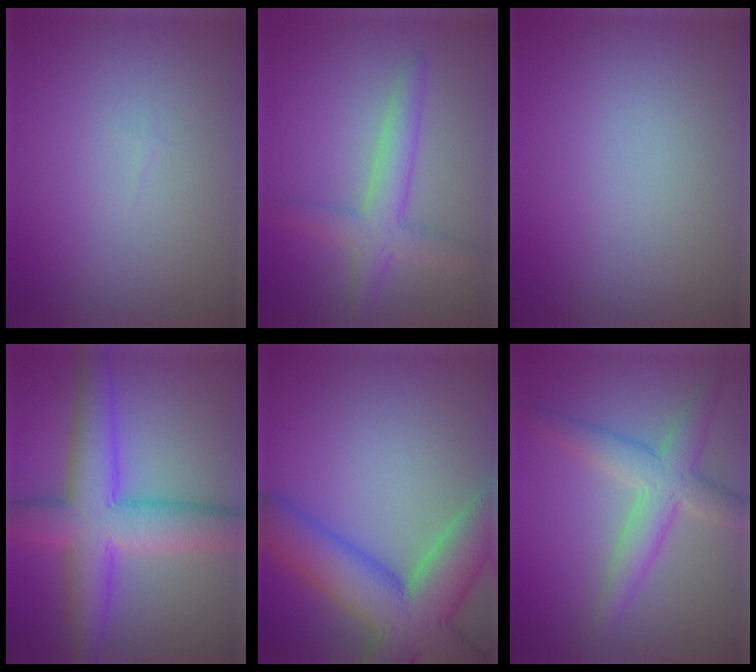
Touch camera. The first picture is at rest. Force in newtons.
{"total": 3.9, "press": 3.9, "slide": 0.1}
{"total": 0.0}
{"total": 8.4, "press": 8.4, "slide": 0.3}
{"total": 11.2, "press": 11.2, "slide": 0.8}
{"total": 4.6, "press": 4.6, "slide": 0.0}